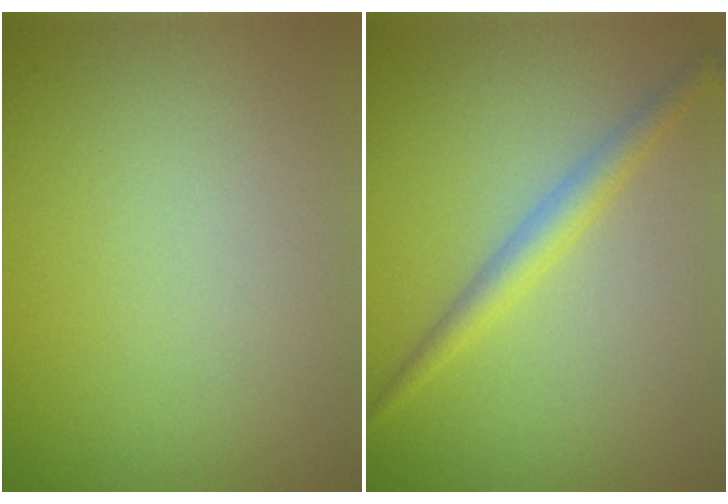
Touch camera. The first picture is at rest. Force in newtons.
{"total": 2.4, "press": 2.3, "slide": 0.2}